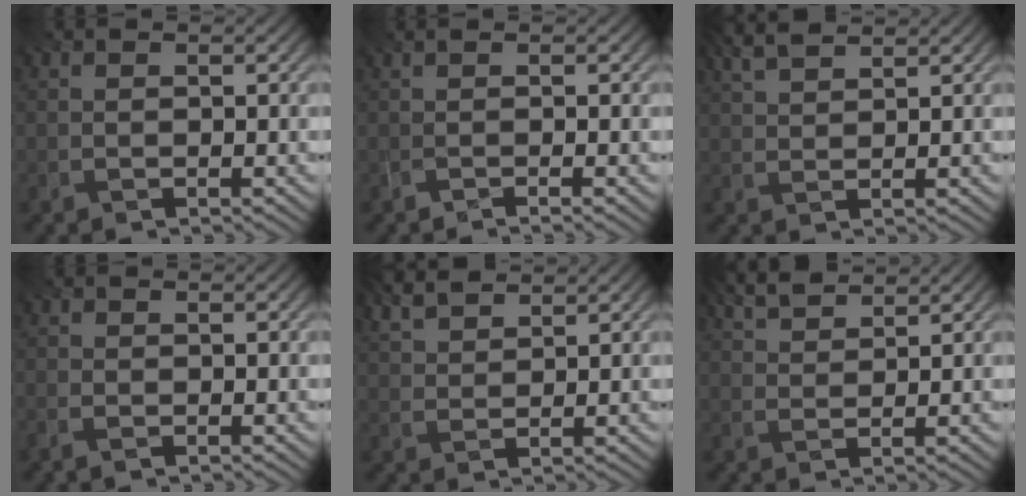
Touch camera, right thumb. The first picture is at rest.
{"total": 1.0, "force": [-0.4, -0.7, 0.5], "torque": [-0.006, 0.005, -0.014]}
{"total": 3.7, "force": [2.9, 0.5, 2.1], "torque": [-0.048, 0.007, 0.054]}
{"total": 1.3, "force": [-1.0, 0.7, 0.5], "torque": [-0.012, -0.003, -0.027]}
{"total": 5.1, "force": [4.3, 1.2, 2.5], "torque": [-0.061, 0.004, 0.079]}
{"total": 3.9, "force": [3.3, 0.6, 2.0], "torque": [-0.041, 0.003, 0.062]}